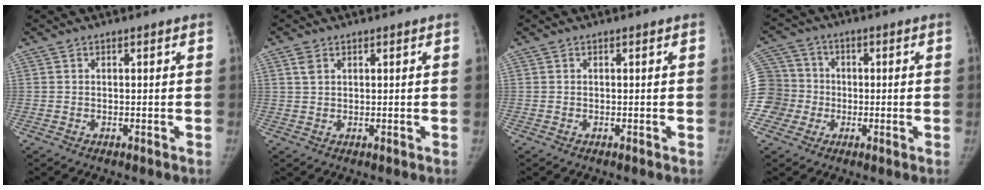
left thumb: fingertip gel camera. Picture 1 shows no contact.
{"total": 2.2, "force": [1.2, 1.4, 1.2], "torque": [-0.024, 0.000, 0.027]}
{"total": 0.0}
{"total": 10.7, "force": [-1.4, 10.5, 1.4], "torque": [-0.014, 0.036, -0.023]}